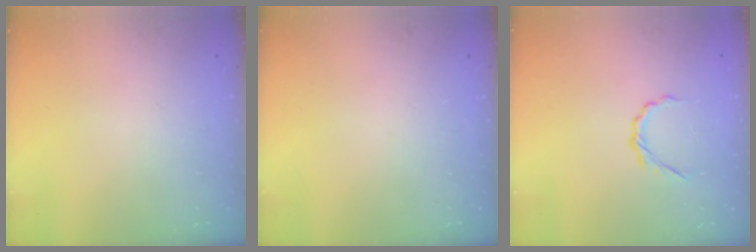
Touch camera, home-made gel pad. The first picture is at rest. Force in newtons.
{"total": 0.0}
{"total": 3.9, "press": 3.7, "slide": 1.3}